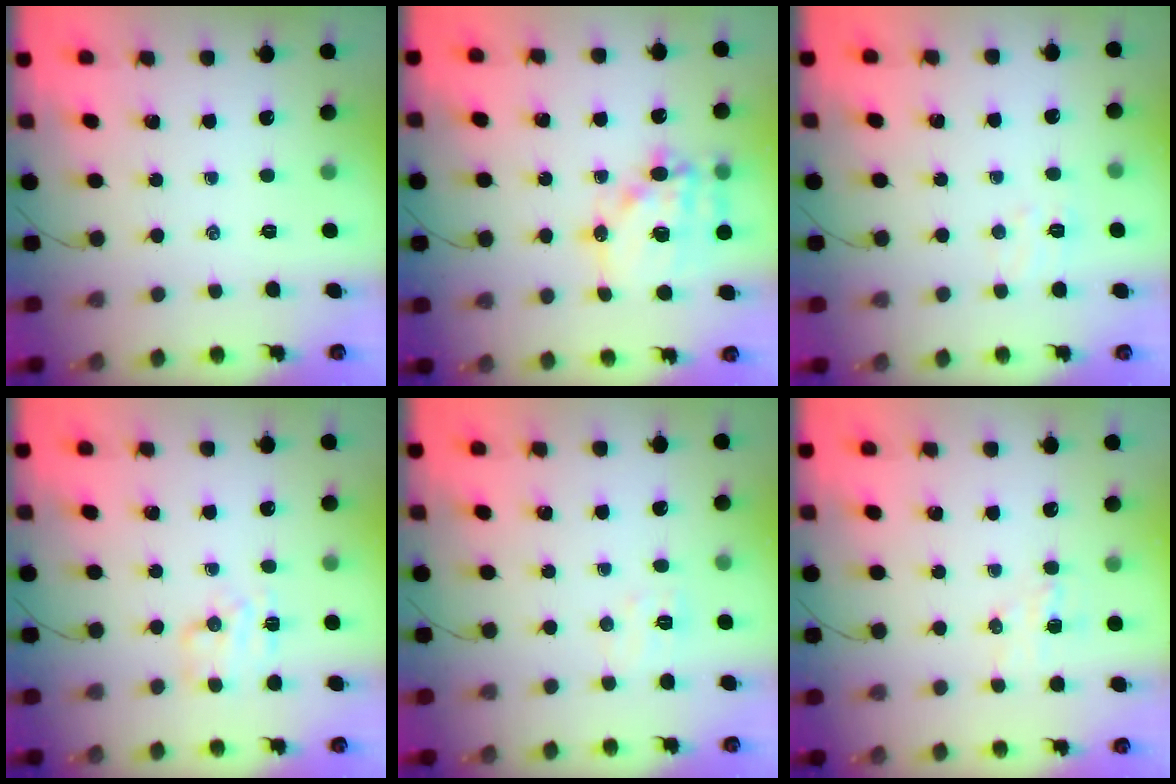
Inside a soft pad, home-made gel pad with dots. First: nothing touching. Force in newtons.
{"total": 15.6, "press": 15.3, "slide": 3.2}
{"total": 5.1, "press": 4.9, "slide": 1.2}
{"total": 6.0, "press": 5.9, "slide": 1.0}
{"total": 4.9, "press": 4.7, "slide": 1.4}
{"total": 4.8, "press": 4.7, "slide": 1.1}